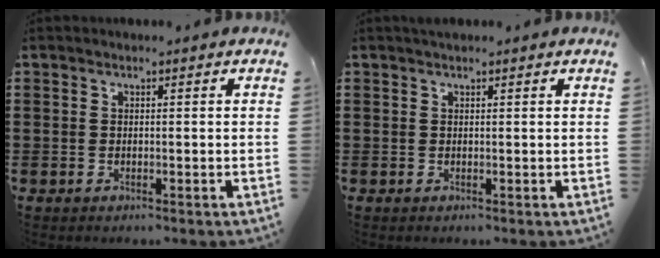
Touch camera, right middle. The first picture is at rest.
{"total": 0.6, "force": [0.5, 0.3, 0.2], "torque": [-0.004, 0.003, 0.009]}